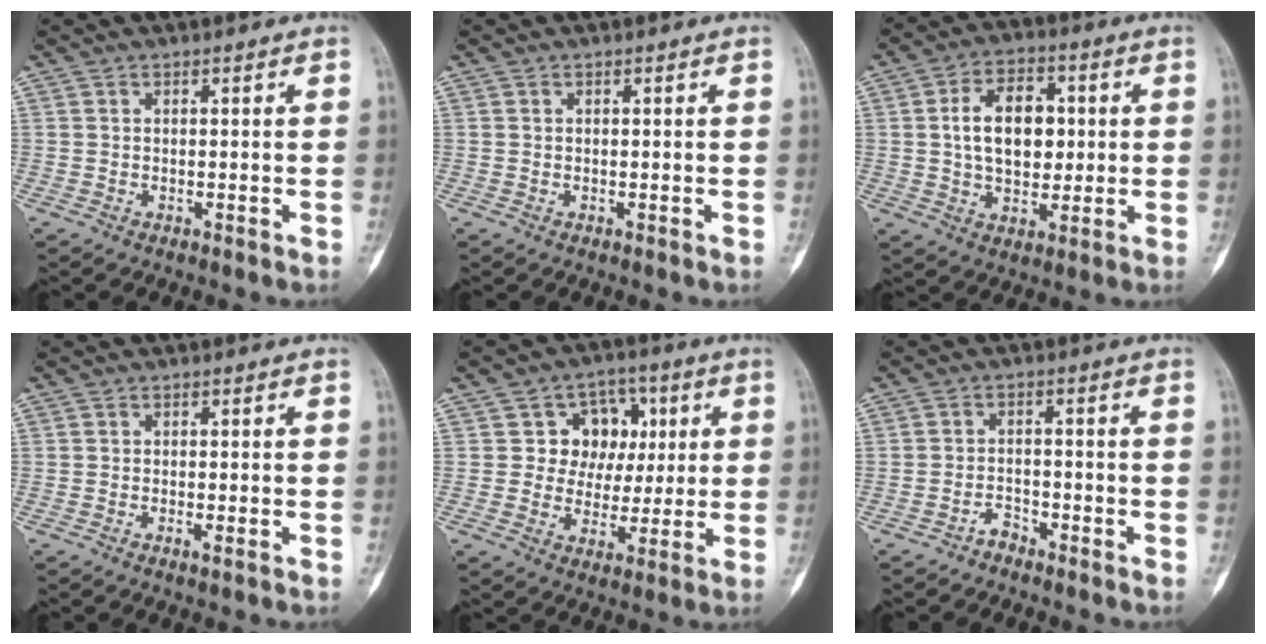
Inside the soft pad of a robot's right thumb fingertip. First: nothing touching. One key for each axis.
{"total": 0.0}
{"total": 12.3, "fx": 1.6, "fy": 7.9, "fz": 9.3, "tx": -0.129, "ty": 0.005, "tz": 0.026}
{"total": 0.8, "fx": -0.3, "fy": 0.2, "fz": 0.7, "tx": -0.012, "ty": 0.000, "tz": -0.006}
{"total": 9.9, "fx": 2.5, "fy": 8.7, "fz": 4.0, "tx": 0.002, "ty": 0.005, "tz": 0.036}
{"total": 2.2, "fx": -1.9, "fy": 1.0, "fz": 0.3, "tx": 0.002, "ty": 0.015, "tz": -0.036}